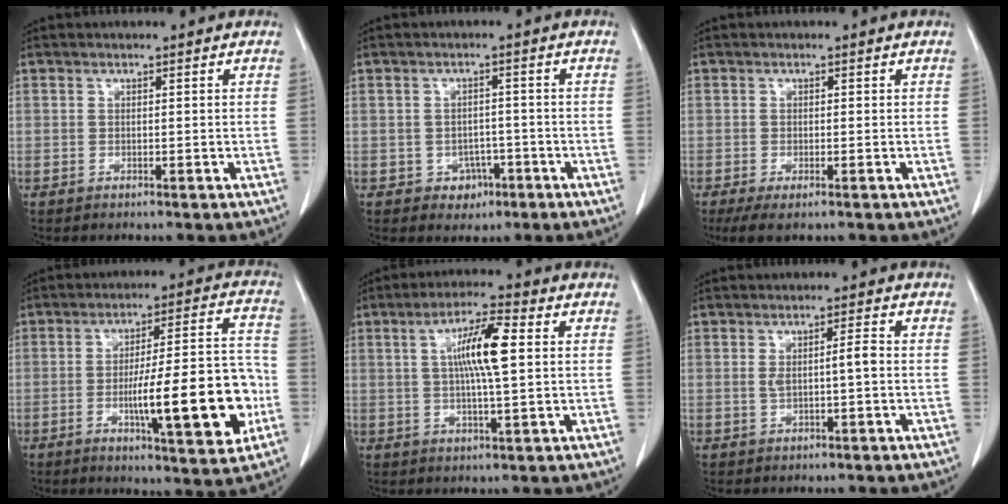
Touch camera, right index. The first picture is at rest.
{"total": 3.3, "force": [-1.5, 2.8, 1.0], "torque": [-0.005, 0.010, -0.010]}
{"total": 3.1, "force": [-1.9, 0.9, 2.3], "torque": [-0.044, -0.008, -0.028]}
{"total": 17.2, "force": [-4.5, 2.9, 16.4], "torque": [-0.244, 0.013, -0.059]}
{"total": 8.8, "force": [1.6, 0.9, 8.6], "torque": [-0.159, 0.008, 0.025]}
{"total": 3.3, "force": [-0.1, 0.5, 3.3], "torque": [-0.061, 0.008, 0.003]}